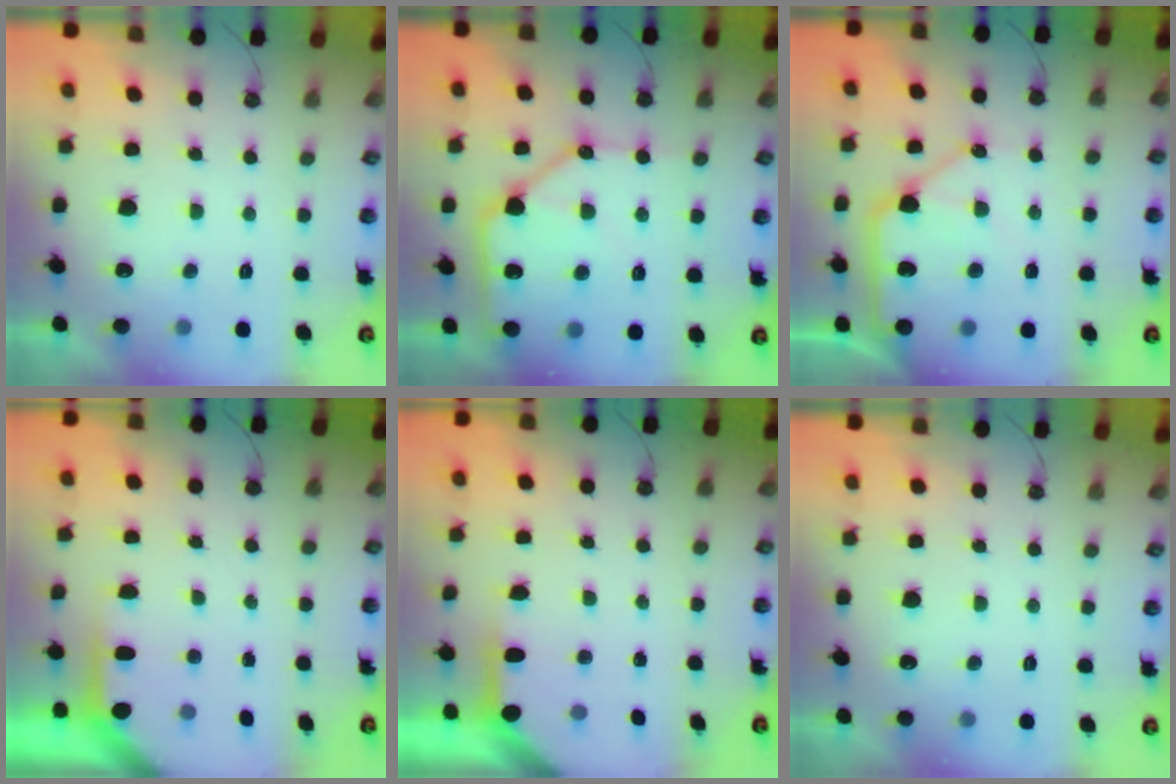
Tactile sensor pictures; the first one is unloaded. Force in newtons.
{"total": 14.2, "press": 14.1, "slide": 2.1}
{"total": 11.8, "press": 11.7, "slide": 1.4}
{"total": 3.6, "press": 3.6, "slide": 0.4}
{"total": 3.9, "press": 3.9, "slide": 0.3}
{"total": 0.0}